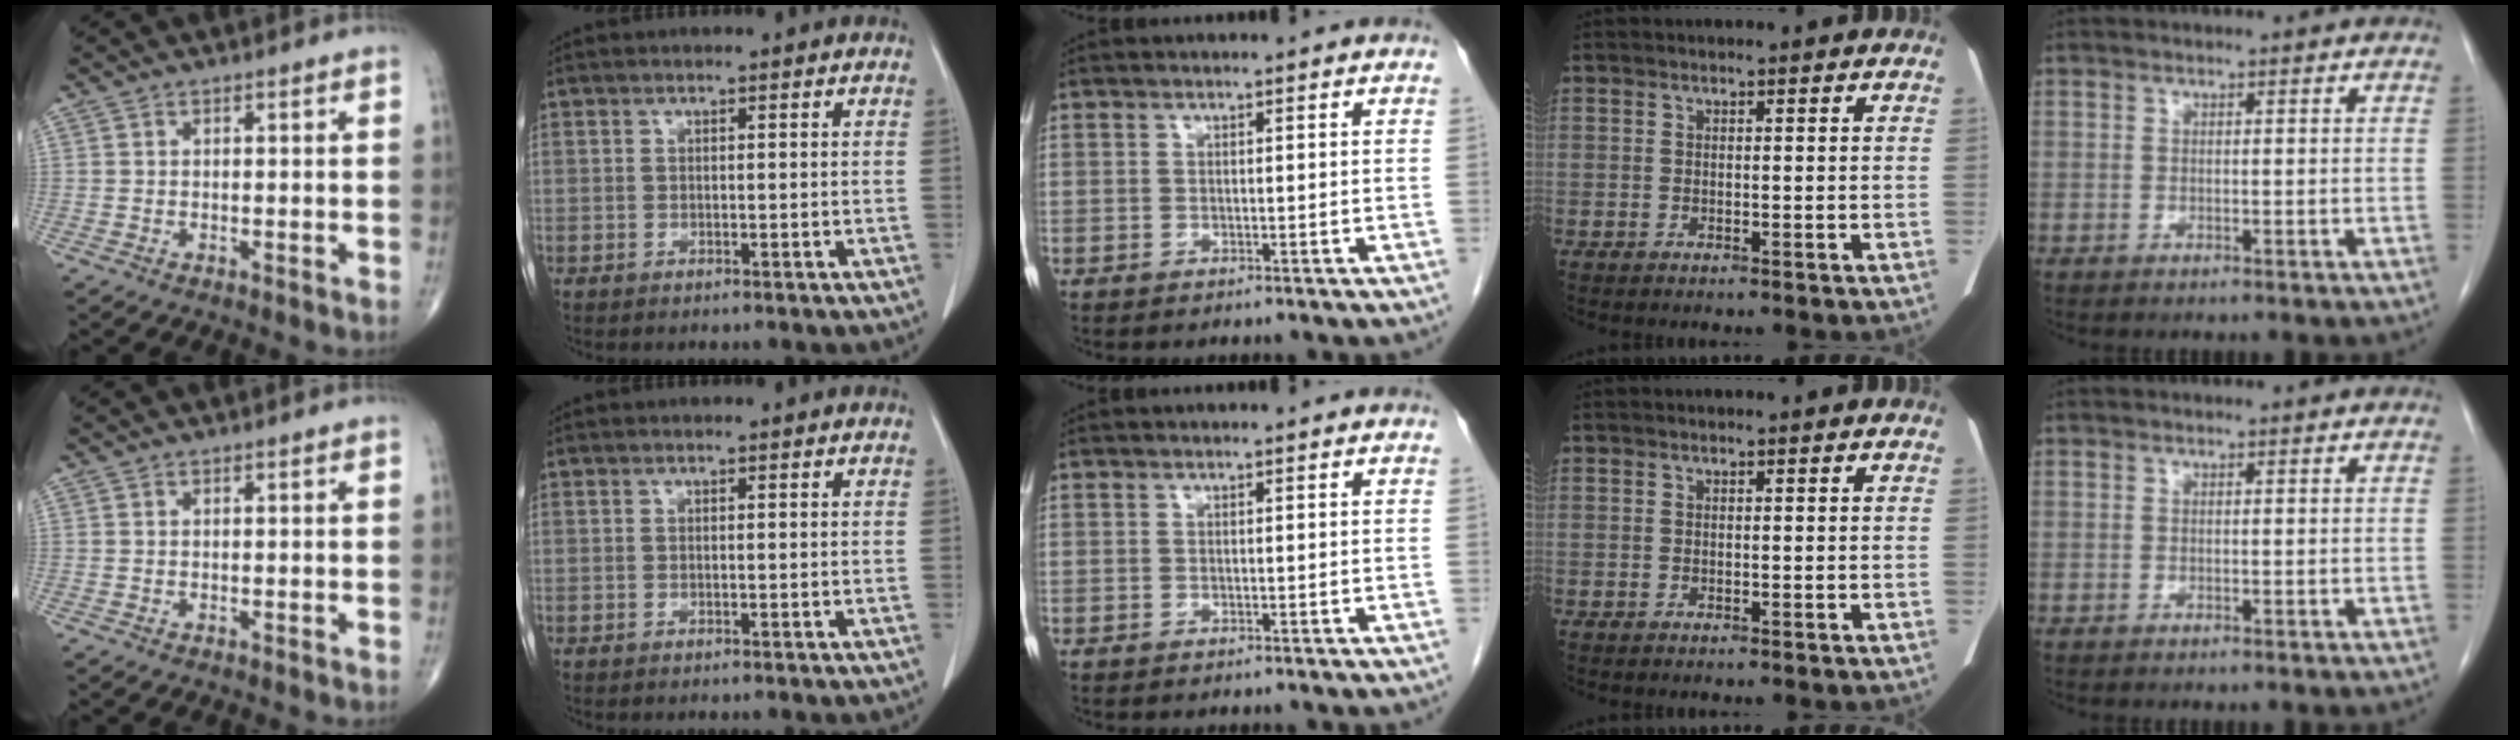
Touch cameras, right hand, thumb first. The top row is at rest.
{}